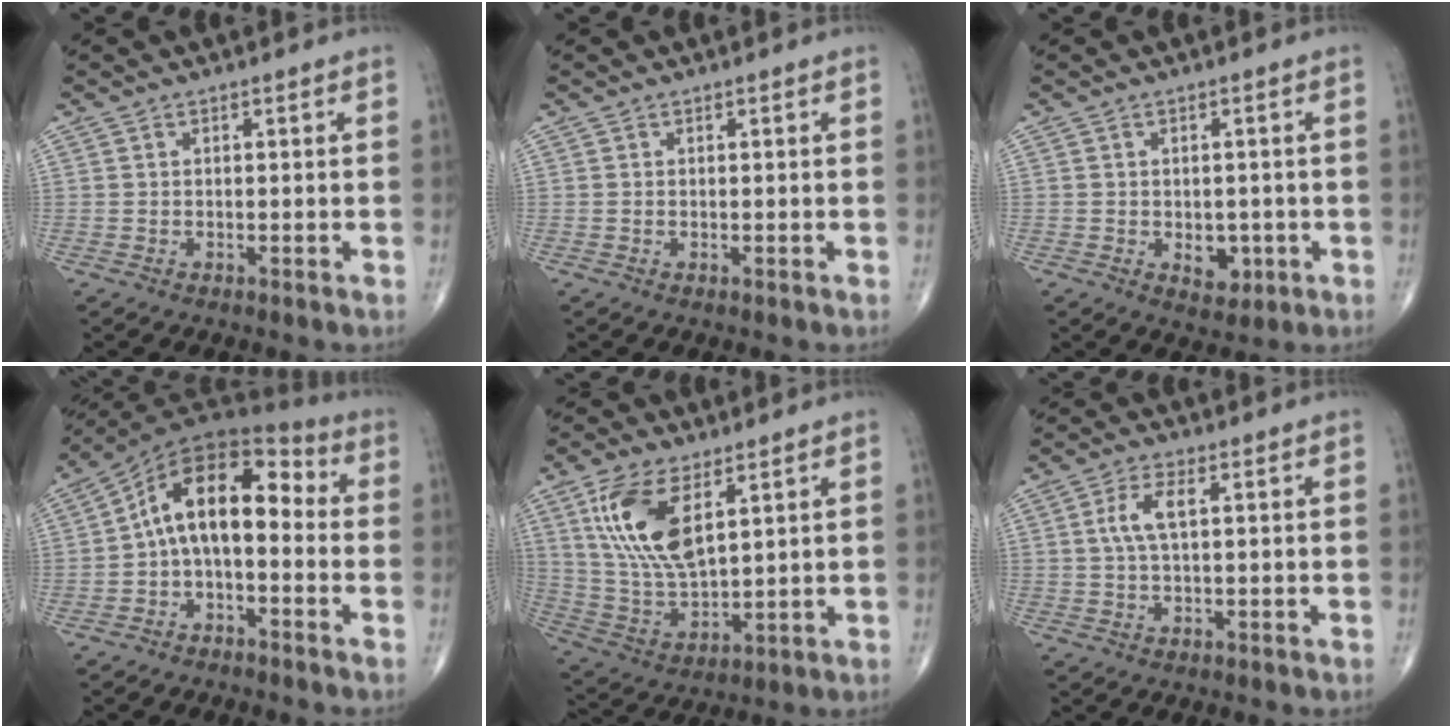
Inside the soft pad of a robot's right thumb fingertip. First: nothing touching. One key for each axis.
{"total": 0.0}
{"total": 4.3, "fx": -1.0, "fy": 2.9, "fz": 3.0, "tx": -0.018, "ty": 0.000, "tz": -0.006}
{"total": 12.6, "fx": -0.8, "fy": 7.1, "fz": 10.3, "tx": -0.146, "ty": 0.058, "tz": -0.030}
{"total": 14.8, "fx": 6.1, "fy": 6.8, "fz": 11.7, "tx": -0.232, "ty": -0.022, "tz": 0.129}
{"total": 4.9, "fx": 1.0, "fy": 1.9, "fz": 4.4, "tx": -0.100, "ty": 0.008, "tz": 0.020}